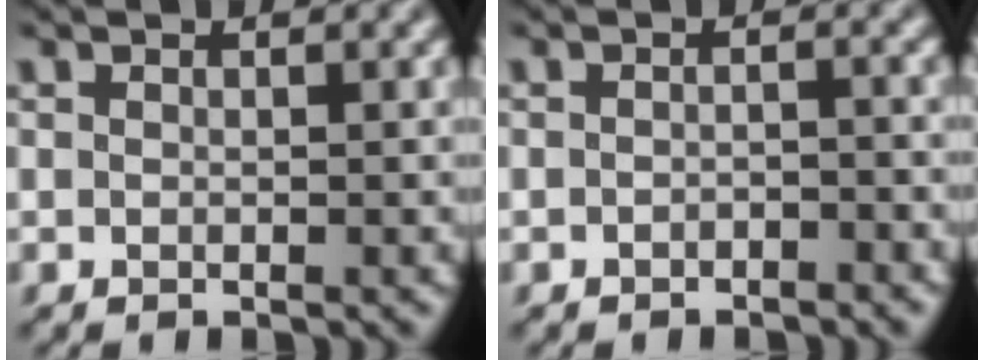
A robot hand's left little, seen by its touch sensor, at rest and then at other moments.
{"total": 1.2, "force": [-0.9, 0.4, 0.6], "torque": [-0.015, 0.002, -0.016]}